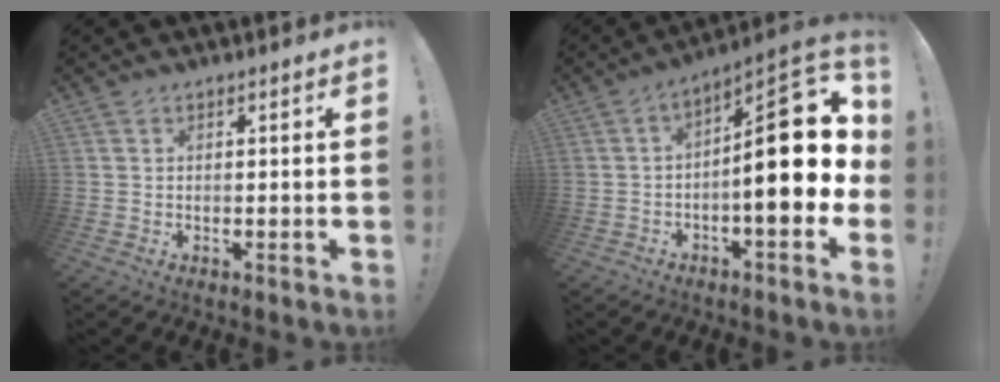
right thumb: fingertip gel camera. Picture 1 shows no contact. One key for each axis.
{"total": 21.2, "fx": 0.5, "fy": 7.3, "fz": 19.9, "tx": -0.272, "ty": -0.003, "tz": 0.012}